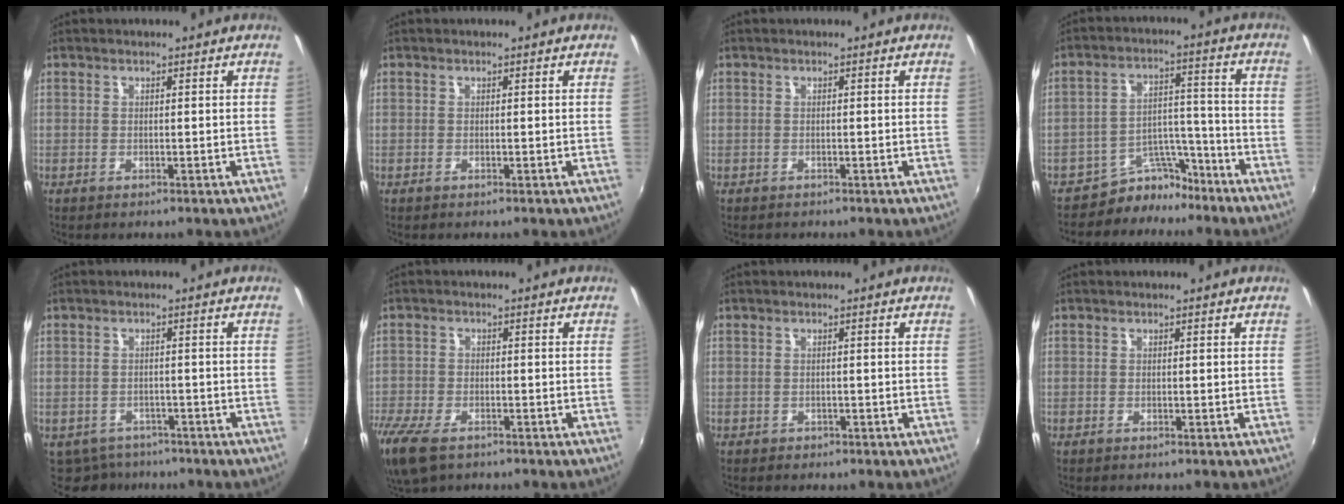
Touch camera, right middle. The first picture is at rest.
{"total": 0.0}
{"total": 0.7, "force": [-0.5, 0.4, -0.1], "torque": [0.000, -0.002, -0.009]}
{"total": 8.1, "force": [-7.1, 3.9, 0.8], "torque": [-0.010, 0.042, -0.112]}
{"total": 7.3, "force": [-5.7, 4.2, 2.0], "torque": [-0.058, -0.020, -0.081]}
{"total": 11.5, "force": [-7.8, 5.4, 6.5], "torque": [-0.173, -0.046, -0.150]}
{"total": 1.1, "force": [-0.8, 0.8, 0.1], "torque": [-0.006, -0.002, -0.010]}
{"total": 0.0}